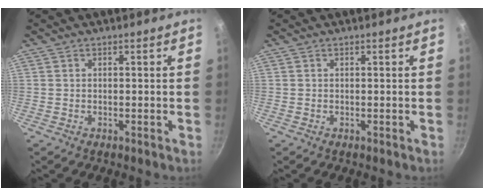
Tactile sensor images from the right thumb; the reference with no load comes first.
{"total": 0.0}